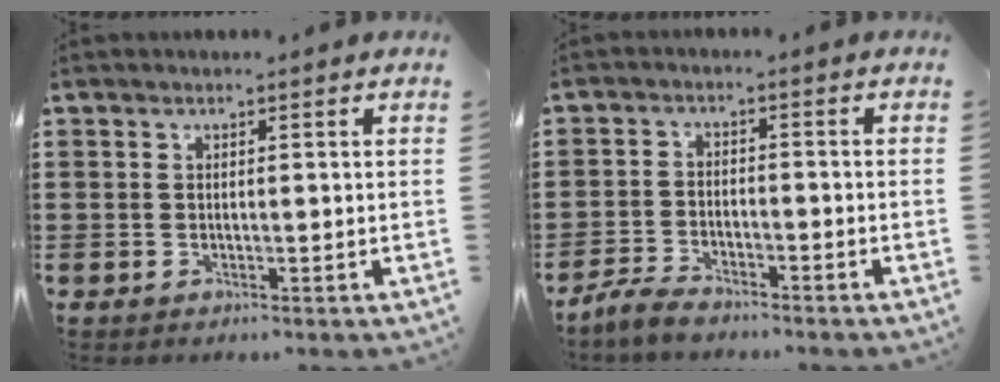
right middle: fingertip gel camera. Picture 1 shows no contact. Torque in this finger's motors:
{"motor_torque": [2.14, 0.00, 0.18, 0.06]}